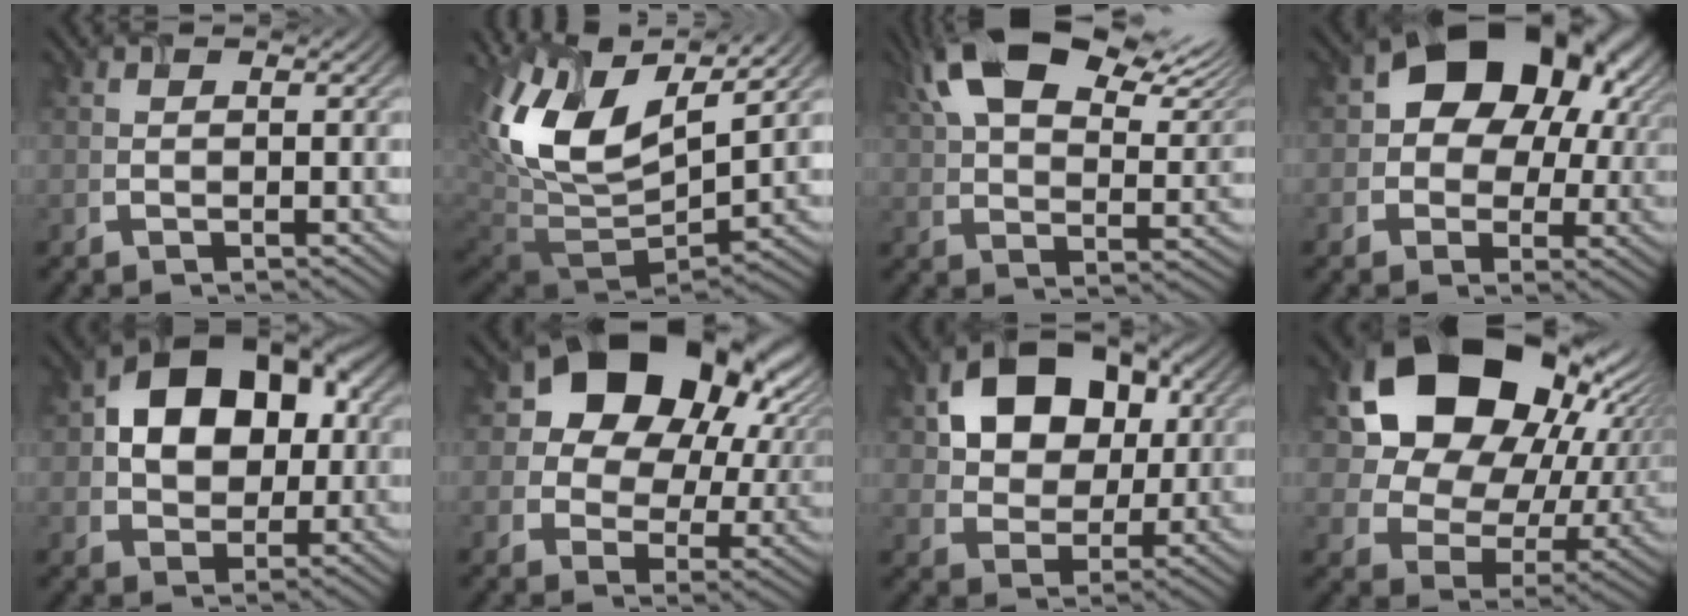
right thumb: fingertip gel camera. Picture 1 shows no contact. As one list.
[{"total": 14.4, "force": [4.6, 7.9, 11.1], "torque": [-0.244, 0.008, 0.089]}, {"total": 16.2, "force": [9.6, 7.1, 10.9], "torque": [-0.219, 0.017, 0.162]}, {"total": 13.2, "force": [3.6, 10.0, 7.8], "torque": [-0.108, 0.004, 0.055]}, {"total": 11.9, "force": [2.0, 8.7, 7.8], "torque": [-0.120, 0.019, 0.028]}, {"total": 16.3, "force": [6.4, 11.8, 9.3], "torque": [-0.141, 0.010, 0.121]}, {"total": 11.7, "force": [3.6, 8.9, 6.7], "torque": [-0.128, 0.025, 0.060]}, {"total": 18.7, "force": [6.5, 14.3, 10.1], "torque": [-0.192, 0.005, 0.151]}]